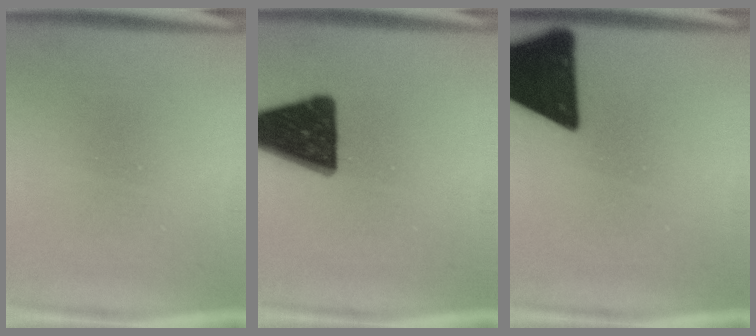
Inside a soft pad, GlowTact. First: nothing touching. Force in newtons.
{"total": 16.7}
{"total": 18.9}